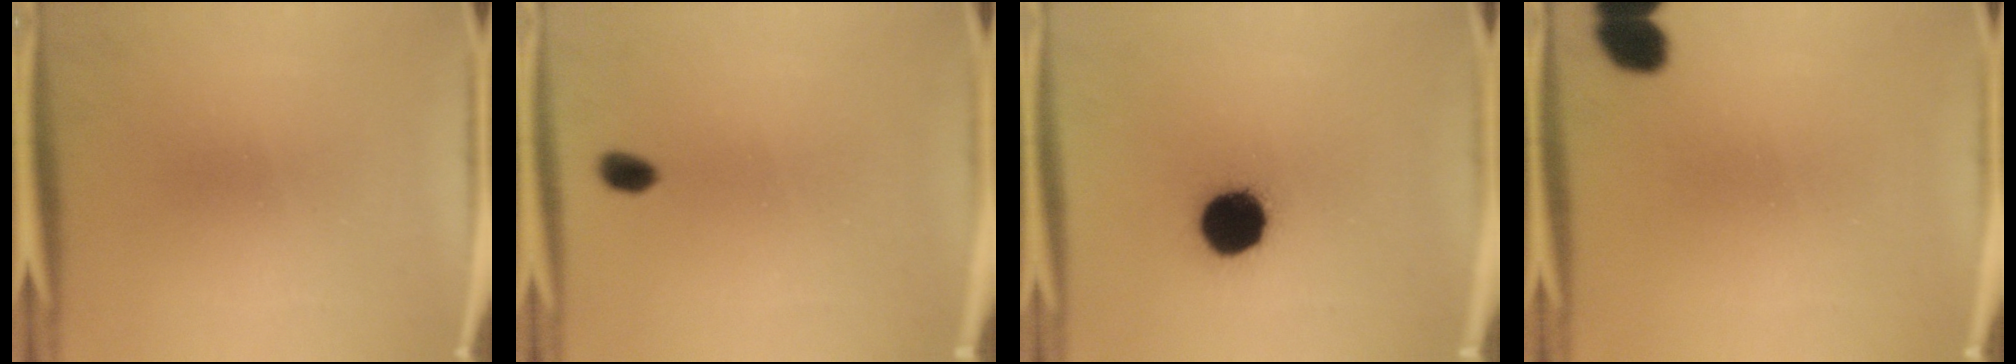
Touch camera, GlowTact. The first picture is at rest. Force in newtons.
{"total": 2.4}
{"total": 12.7}
{"total": 5.8}